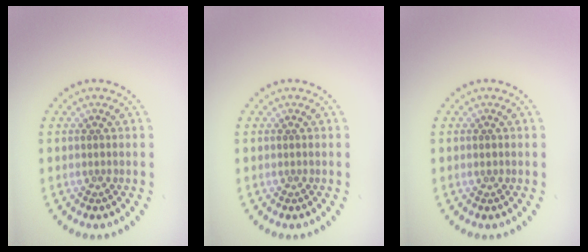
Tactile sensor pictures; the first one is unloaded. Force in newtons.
{"total": 0.0}
{"total": 0.6, "press": 0.6, "slide": 0.1}